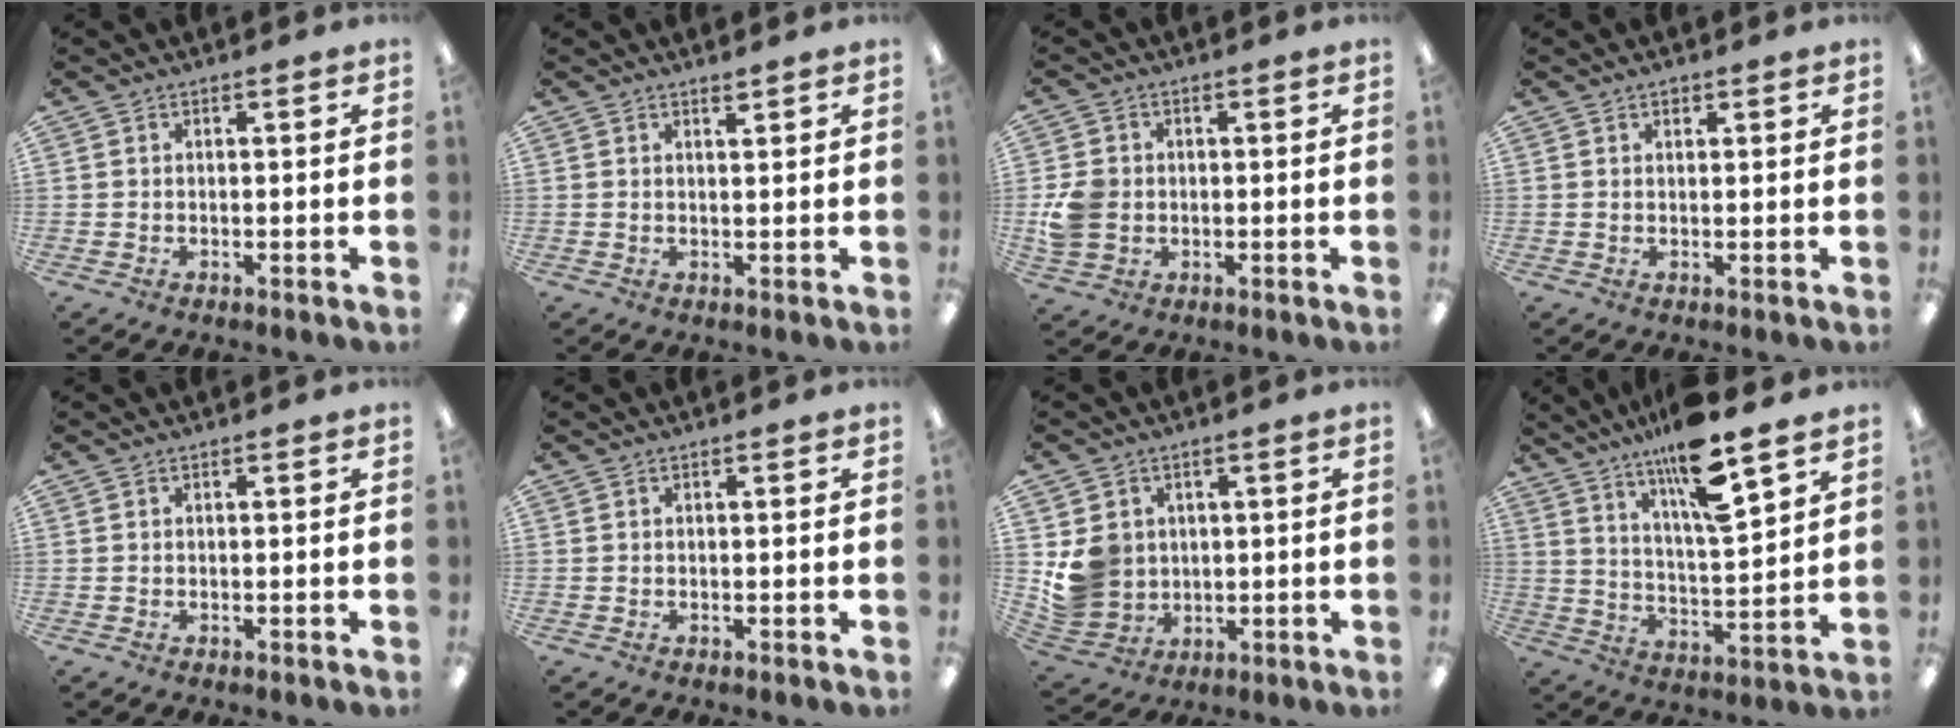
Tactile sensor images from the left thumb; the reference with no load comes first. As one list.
[{"total": 1.3, "force": [1.2, 0.1, 0.4], "torque": [-0.010, -0.002, 0.022]}, {"total": 6.8, "force": [-0.4, 5.9, 3.3], "torque": [-0.058, 0.009, -0.005]}, {"total": 1.1, "force": [0.8, 0.6, 0.5], "torque": [-0.003, -0.002, 0.012]}, {"total": 0.0}, {"total": 0.0}, {"total": 8.4, "force": [1.8, 7.9, 2.2], "torque": [-0.054, -0.002, 0.044]}, {"total": 13.6, "force": [10.5, 1.9, 8.4], "torque": [-0.152, -0.061, 0.174]}]